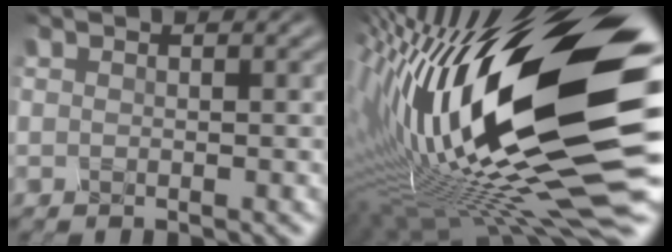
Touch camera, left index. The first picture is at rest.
{"total": 20.7, "force": [-1.5, 5.3, 20.0], "torque": [-0.371, -0.021, -0.020]}